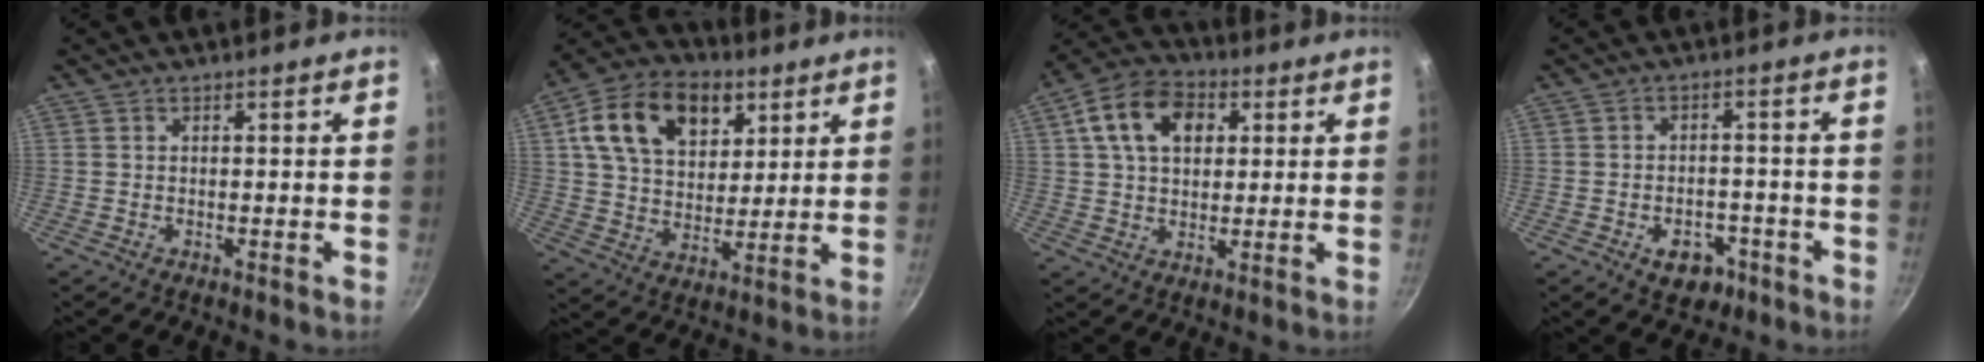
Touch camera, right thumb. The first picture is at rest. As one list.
[{"total": 18.0, "force": [7.2, 12.1, 11.1], "torque": [-0.164, -0.010, 0.113]}, {"total": 12.4, "force": [3.7, 8.7, 8.1], "torque": [-0.124, 0.011, 0.047]}, {"total": 6.6, "force": [-3.2, 4.6, 3.6], "torque": [-0.028, 0.023, -0.038]}]